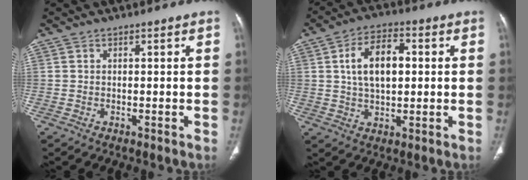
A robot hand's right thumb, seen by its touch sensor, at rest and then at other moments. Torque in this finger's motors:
{"motor_torque": [-0.51, 0.99, 0.76, 0.52, 0.13]}